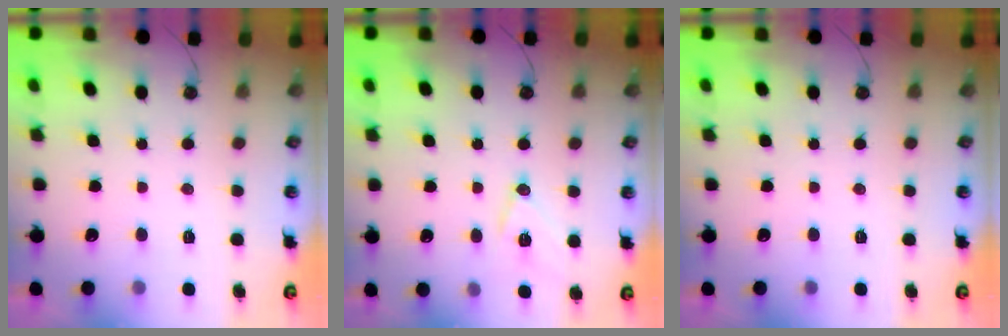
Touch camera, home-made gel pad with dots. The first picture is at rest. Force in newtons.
{"total": 10.5, "press": 10.0, "slide": 3.4}
{"total": 0.0}